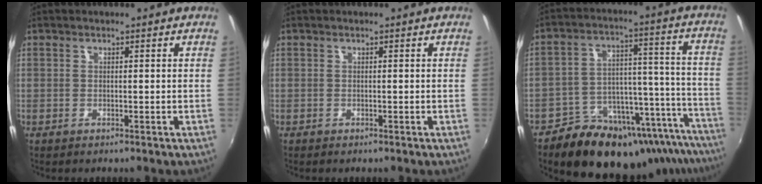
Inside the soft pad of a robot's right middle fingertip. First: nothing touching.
{"total": 0.0}
{"total": 26.2, "force": [-21.9, 10.3, 10.0], "torque": [-0.136, 0.037, -0.284]}